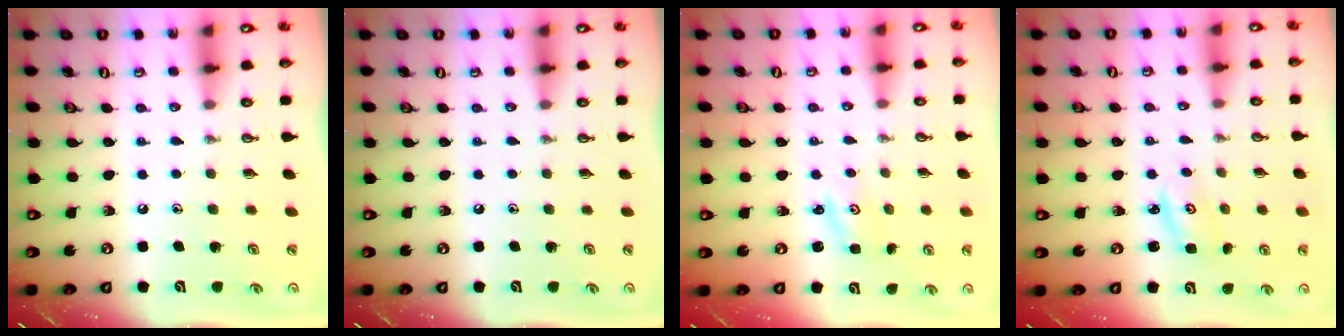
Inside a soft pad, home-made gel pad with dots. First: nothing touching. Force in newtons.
{"total": 0.0}
{"total": 1.6, "press": 1.6, "slide": 0.3}
{"total": 2.2, "press": 2.2, "slide": 0.2}